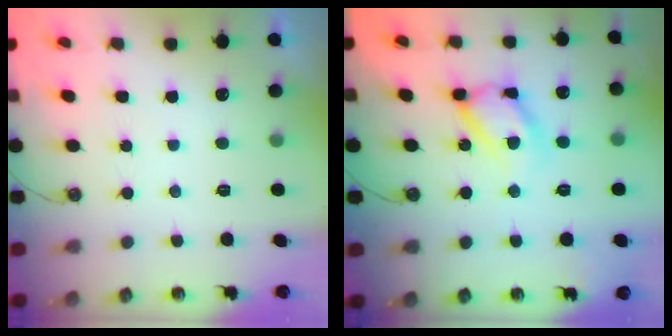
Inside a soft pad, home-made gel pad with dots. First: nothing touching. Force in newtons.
{"total": 14.2, "press": 14.1, "slide": 1.0}